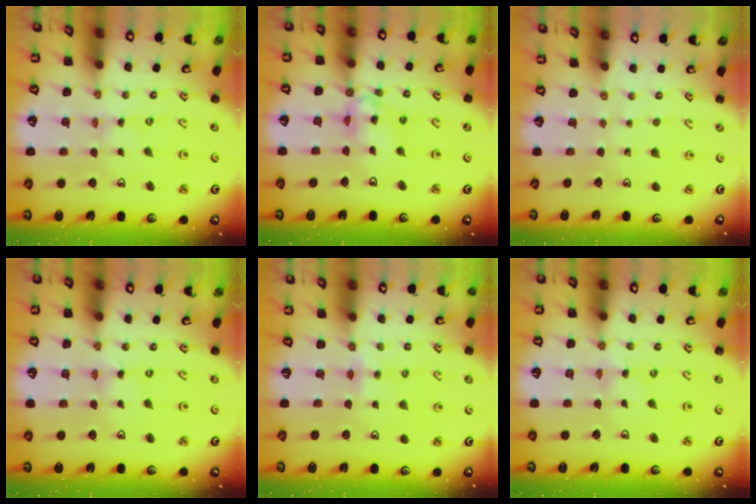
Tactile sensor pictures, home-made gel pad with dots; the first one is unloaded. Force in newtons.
{"total": 9.2, "press": 9.1, "slide": 0.9}
{"total": 0.0}
{"total": 0.0}
{"total": 3.7, "press": 3.7, "slide": 0.3}
{"total": 0.0}